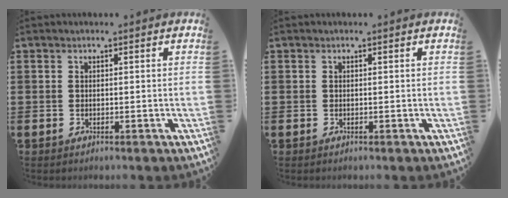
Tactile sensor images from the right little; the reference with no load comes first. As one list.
[{"total": 0.0}]